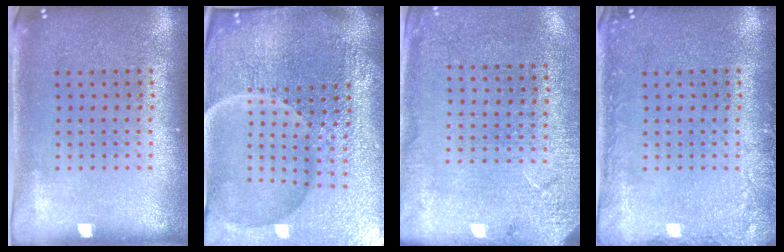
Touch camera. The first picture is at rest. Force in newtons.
{"total": 6.7, "press": 6.0, "slide": 3.0}
{"total": 2.6, "press": 2.5, "slide": 0.8}
{"total": 1.7, "press": 1.7, "slide": 0.3}